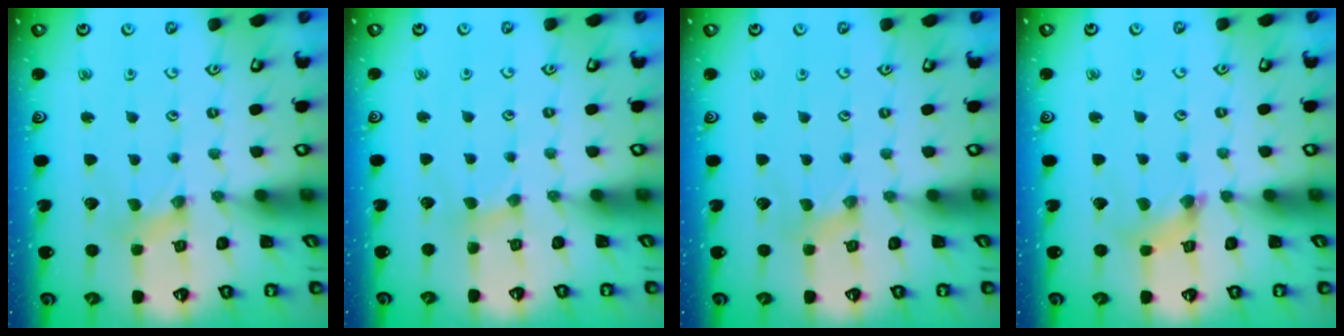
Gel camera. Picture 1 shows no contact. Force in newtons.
{"total": 1.3, "press": 1.2, "slide": 0.3}
{"total": 0.0}
{"total": 2.5, "press": 2.5, "slide": 0.2}